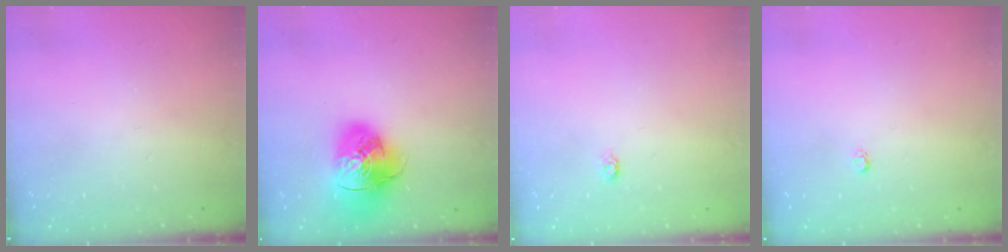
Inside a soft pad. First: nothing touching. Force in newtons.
{"total": 14.9, "press": 14.8, "slide": 1.9}
{"total": 4.0, "press": 4.0, "slide": 0.4}
{"total": 2.6, "press": 2.6, "slide": 0.4}